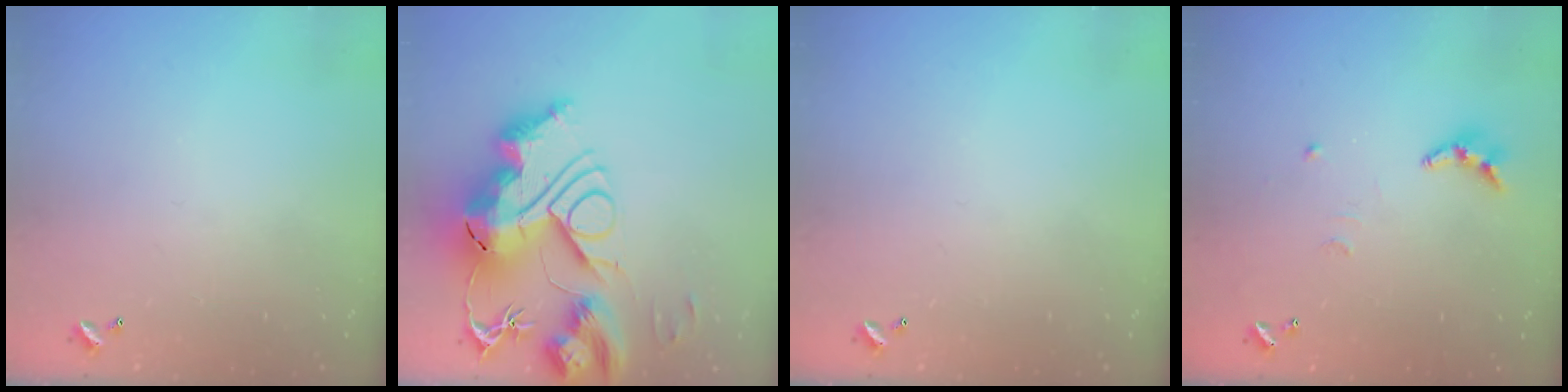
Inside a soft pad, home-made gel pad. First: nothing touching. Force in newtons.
{"total": 0.7, "press": 0.7, "slide": 0.0}
{"total": 0.0}
{"total": 7.9, "press": 7.9, "slide": 0.2}